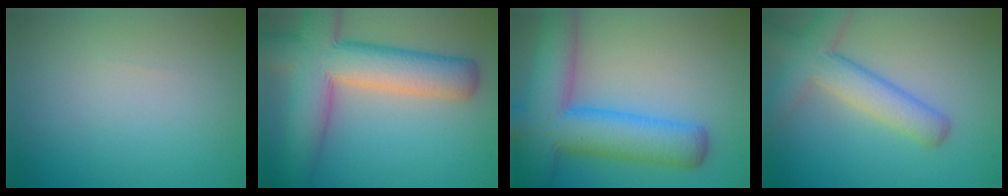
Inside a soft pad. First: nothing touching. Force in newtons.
{"total": 10.4, "press": 10.3, "slide": 0.8}
{"total": 10.7, "press": 10.7, "slide": 0.6}
{"total": 5.6, "press": 5.6, "slide": 0.3}